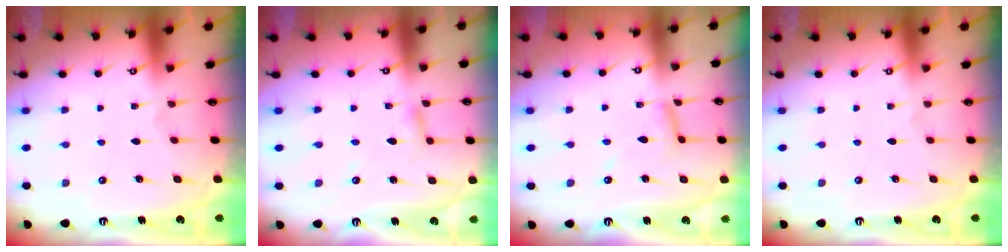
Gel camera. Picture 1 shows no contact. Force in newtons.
{"total": 2.5, "press": 2.5, "slide": 0.2}
{"total": 7.1, "press": 7.1, "slide": 0.4}
{"total": 0.0}